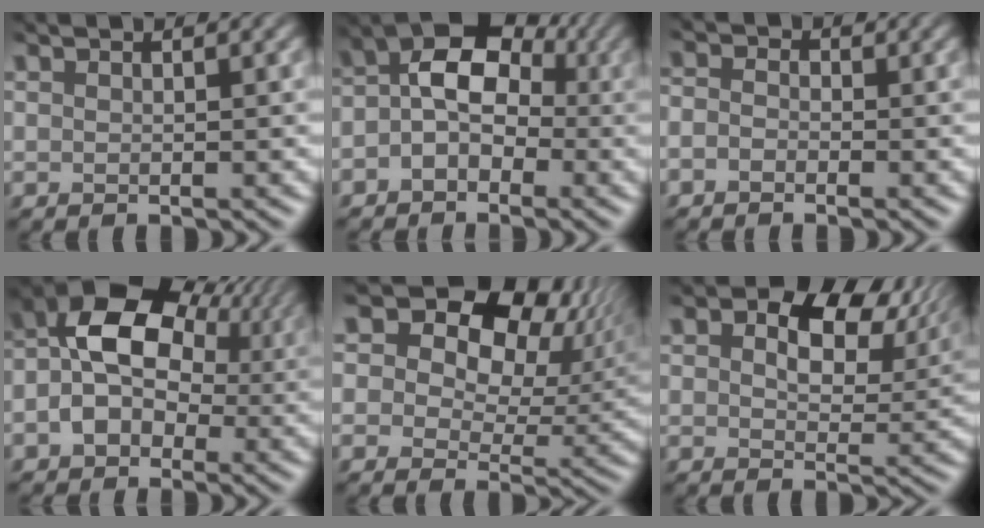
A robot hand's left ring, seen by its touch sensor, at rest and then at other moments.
{"total": 5.9, "force": [-1.6, 4.4, 3.6], "torque": [-0.041, 0.011, -0.041]}
{"total": 2.2, "force": [-2.0, 0.7, -0.4], "torque": [-0.010, -0.010, -0.026]}
{"total": 8.5, "force": [-0.7, 6.1, 5.8], "torque": [-0.106, 0.002, -0.008]}
{"total": 12.7, "force": [5.4, 8.8, 7.5], "torque": [-0.131, 0.025, 0.080]}
{"total": 8.9, "force": [3.5, 5.9, 5.7], "torque": [-0.095, -0.010, 0.074]}